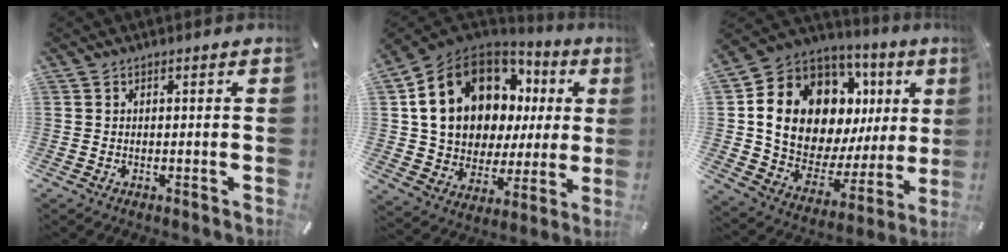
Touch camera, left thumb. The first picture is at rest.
{"total": 20.2, "force": [6.9, 15.0, 11.7], "torque": [-0.210, -0.039, 0.136]}
{"total": 18.8, "force": [7.7, 12.3, 11.9], "torque": [-0.195, -0.065, 0.141]}